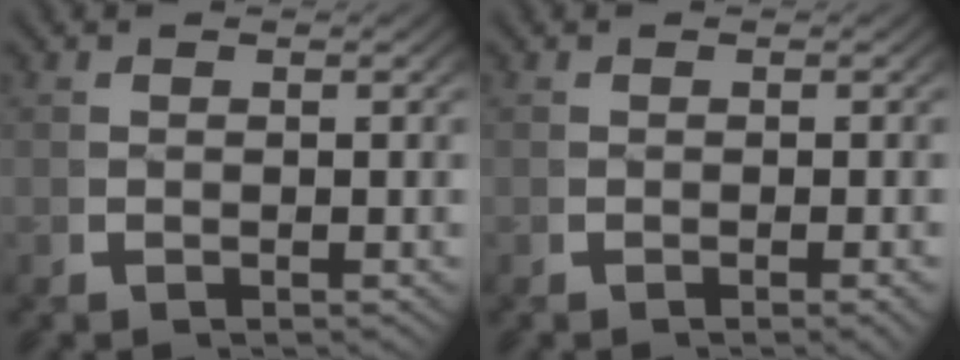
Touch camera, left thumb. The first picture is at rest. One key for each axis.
{"total": 1.0, "fx": -0.3, "fy": 0.1, "fz": 0.9, "tx": -0.016, "ty": 0.005, "tz": -0.006}